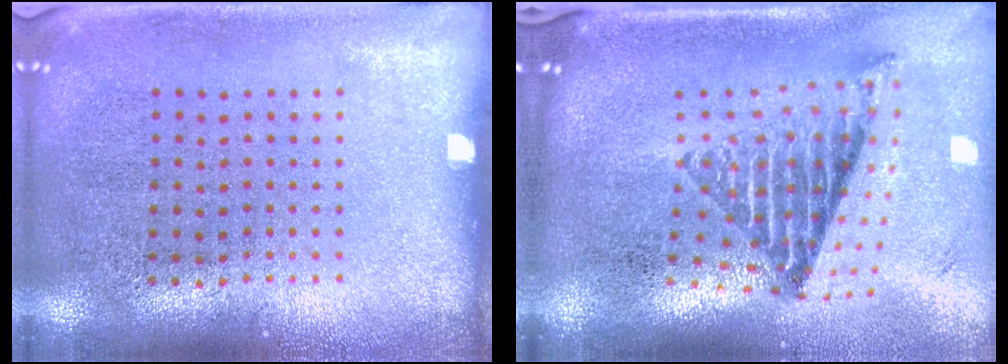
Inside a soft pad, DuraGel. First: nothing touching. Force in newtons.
{"total": 1.9, "press": 1.5, "slide": 1.2}